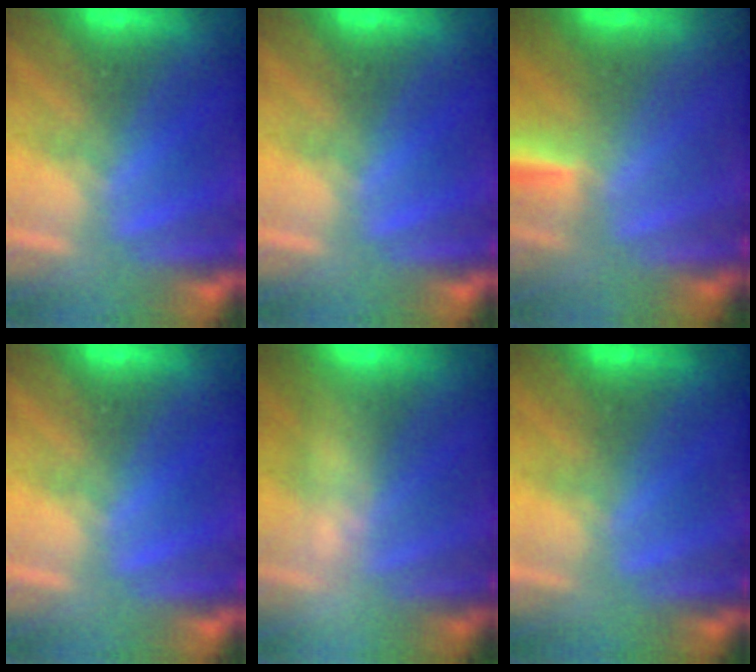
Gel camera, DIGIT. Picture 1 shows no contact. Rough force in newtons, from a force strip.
{"total": 0.0}
{"total": 2.9}
{"total": 0.0}
{"total": 2.4}
{"total": 2.4}